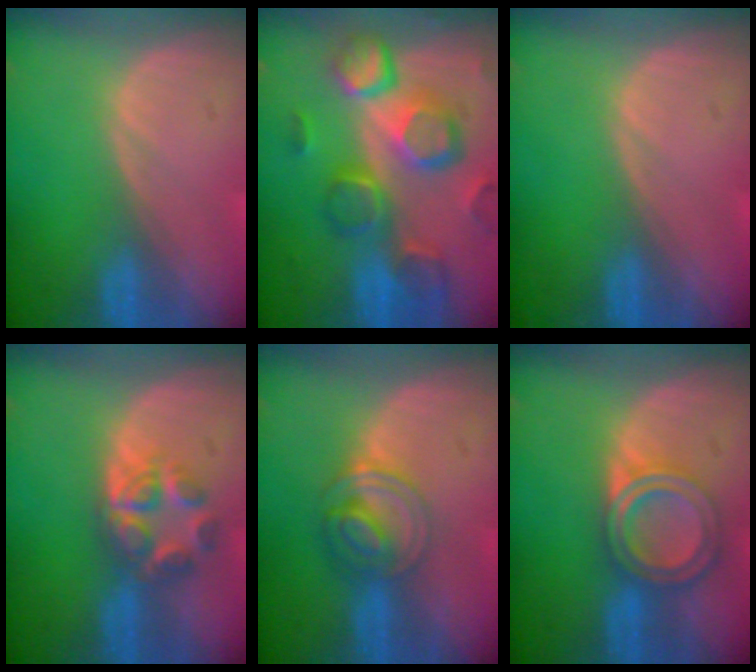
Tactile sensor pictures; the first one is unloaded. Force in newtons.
{"total": 12.3, "press": 10.7, "slide": 6.1}
{"total": 0.0}
{"total": 5.9, "press": 5.4, "slide": 2.2}
{"total": 6.2, "press": 5.3, "slide": 3.1}
{"total": 6.7, "press": 5.9, "slide": 3.2}